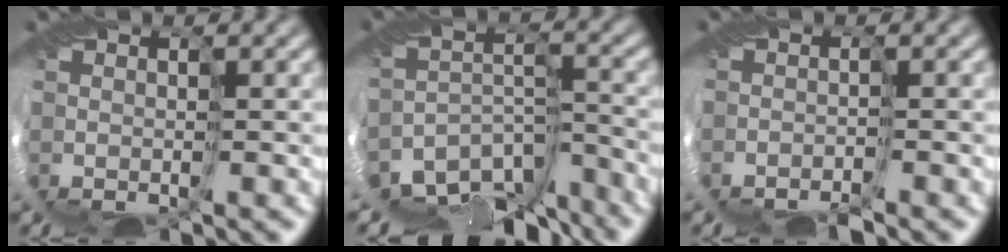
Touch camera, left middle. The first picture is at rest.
{"total": 12.2, "force": [-11.5, 3.6, 1.8], "torque": [-0.013, -0.006, -0.169]}
{"total": 2.0, "force": [-2.0, -0.1, 0.0], "torque": [0.014, -0.002, -0.041]}